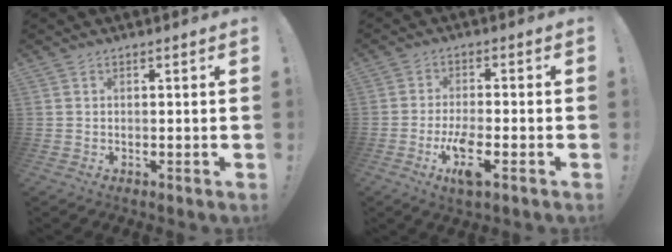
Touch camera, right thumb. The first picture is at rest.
{"total": 8.5, "force": [-3.5, 2.5, 7.4], "torque": [-0.144, 0.005, -0.058]}